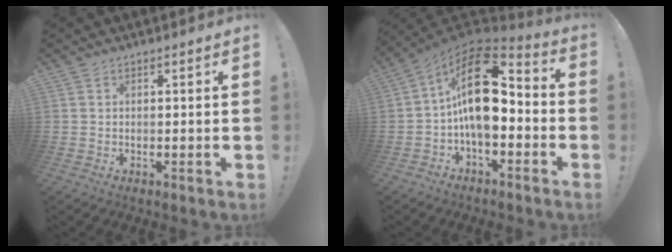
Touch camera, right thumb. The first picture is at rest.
{"total": 19.4, "force": [2.6, 10.6, 16.0], "torque": [-0.272, -0.008, 0.046]}